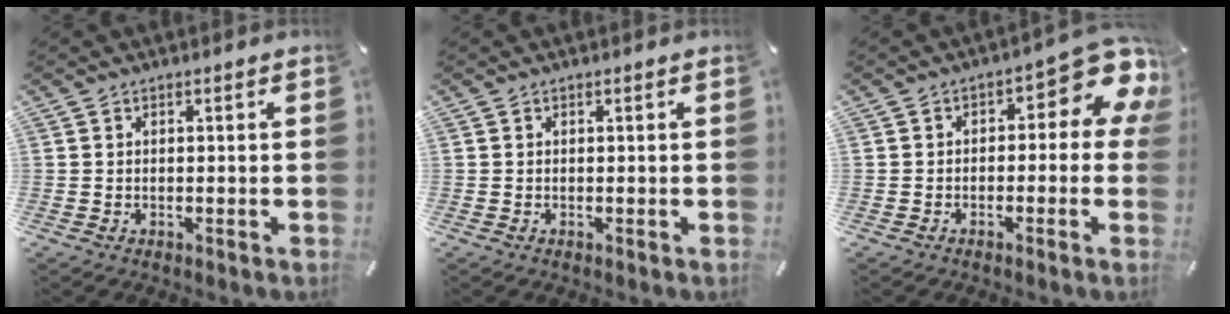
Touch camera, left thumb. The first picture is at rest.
{"total": 0.0}
{"total": 10.0, "force": [3.5, 4.6, 8.1], "torque": [-0.100, -0.032, 0.057]}